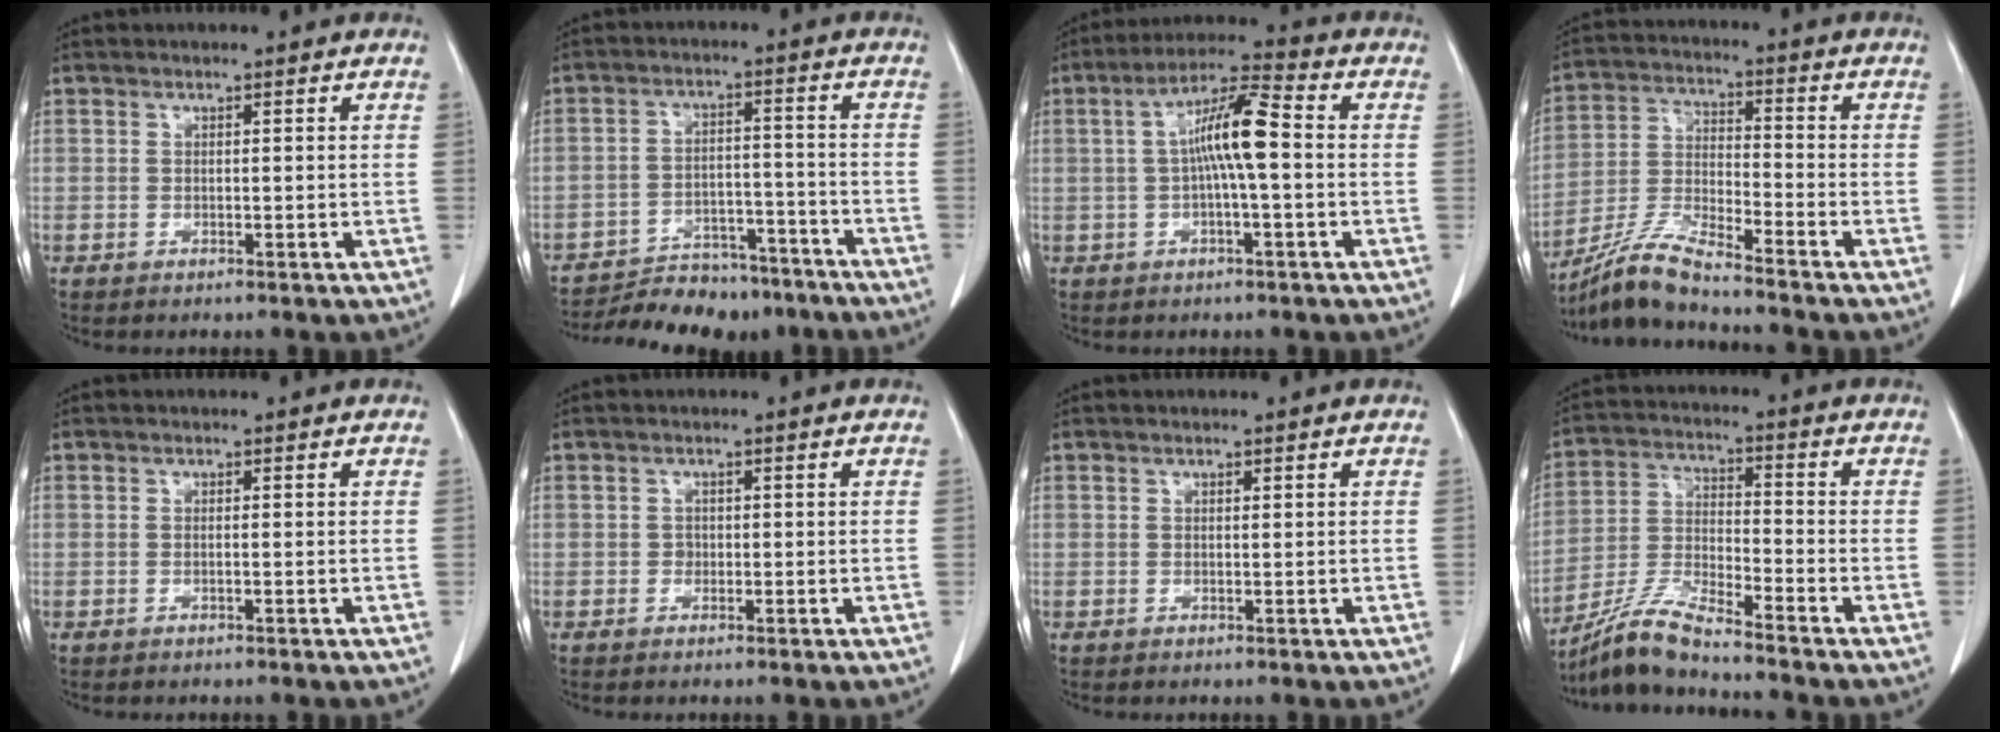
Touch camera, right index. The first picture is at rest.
{"total": 14.1, "force": [-12.7, 5.0, 3.4], "torque": [-0.048, 0.016, -0.179]}
{"total": 8.7, "force": [0.1, 0.9, 8.7], "torque": [-0.162, 0.022, -0.005]}
{"total": 8.6, "force": [-7.9, -0.4, 3.4], "torque": [-0.078, -0.012, -0.154]}
{"total": 0.0}
{"total": 0.9, "force": [-0.1, 0.8, 0.2], "torque": [0.002, 0.006, -0.002]}
{"total": 0.0}
{"total": 8.4, "force": [-7.7, -0.3, 3.2], "torque": [-0.076, -0.013, -0.150]}